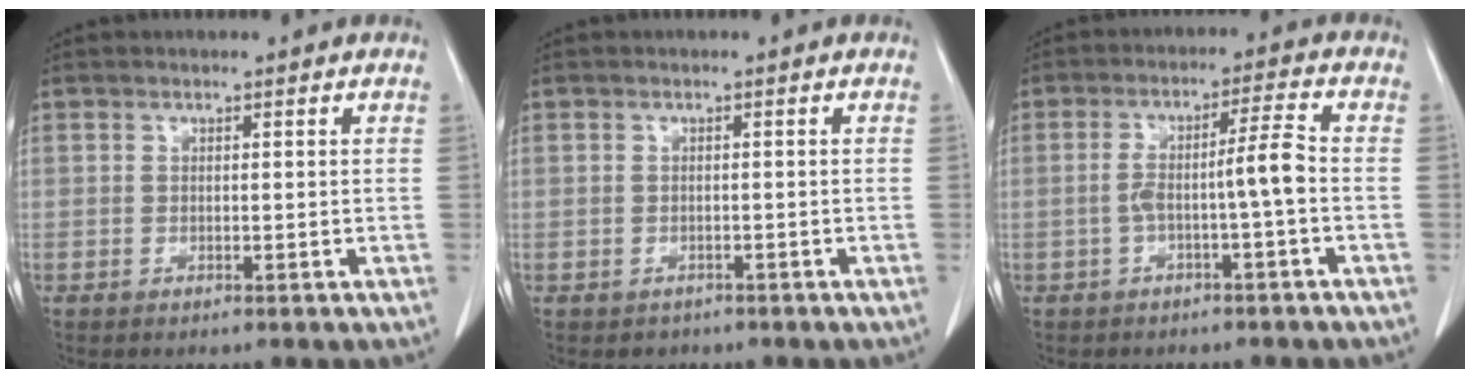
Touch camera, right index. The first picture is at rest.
{"total": 1.6, "force": [-1.0, 1.3, 0.0], "torque": [-0.006, 0.004, -0.012]}
{"total": 5.7, "force": [-1.4, -0.3, 5.6], "torque": [-0.101, 0.023, -0.020]}